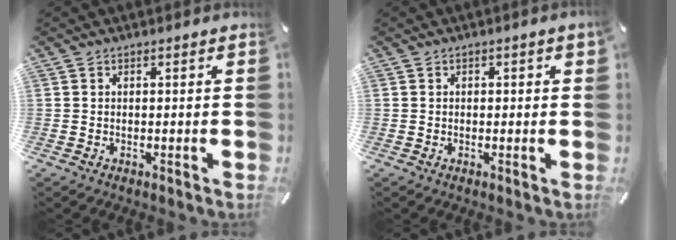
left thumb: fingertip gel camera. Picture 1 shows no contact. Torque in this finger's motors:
{"motor_torque": [0.25, -0.17, -0.10, 0.17, 0.00]}